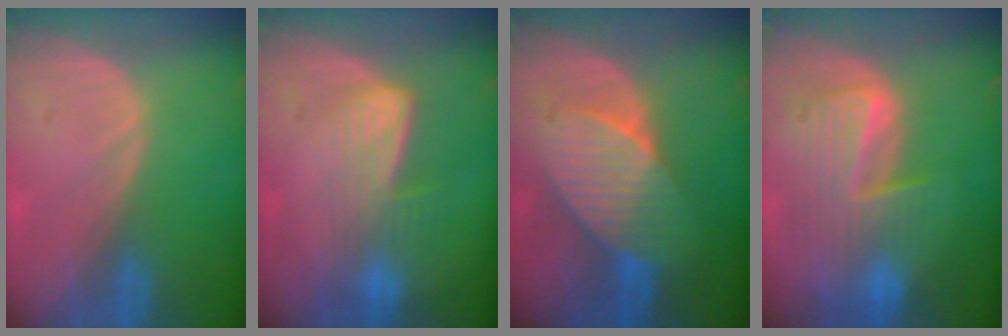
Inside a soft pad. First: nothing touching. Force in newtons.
{"total": 7.2, "press": 6.0, "slide": 4.0}
{"total": 7.5, "press": 7.5, "slide": 0.2}
{"total": 9.8, "press": 8.4, "slide": 5.0}